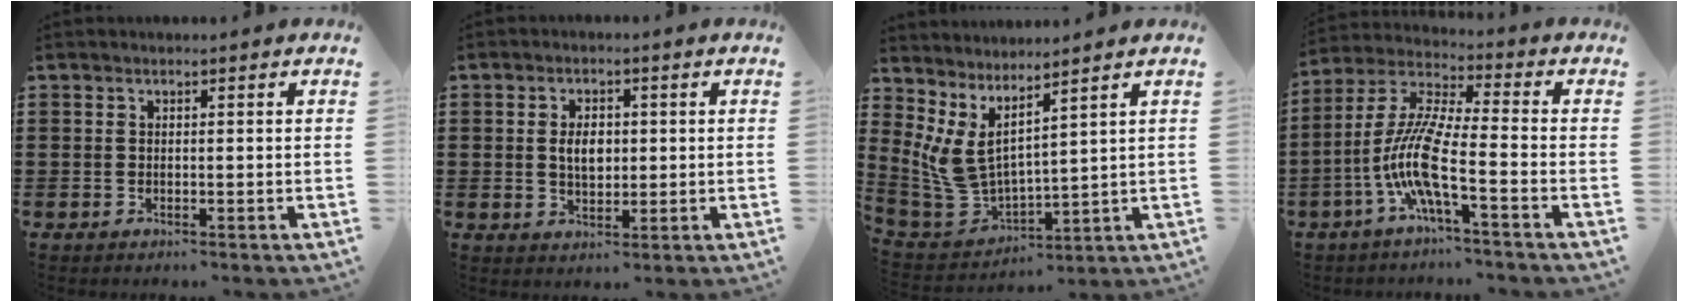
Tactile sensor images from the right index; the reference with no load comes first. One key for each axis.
{"total": 4.0, "fx": 0.2, "fy": 2.3, "fz": 3.3, "tx": -0.051, "ty": 0.001, "tz": -0.001}
{"total": 5.7, "fx": 2.4, "fy": 2.5, "fz": 4.4, "tx": -0.135, "ty": -0.042, "tz": 0.038}
{"total": 10.6, "fx": -4.6, "fy": 1.3, "fz": 9.4, "tx": -0.232, "ty": -0.027, "tz": -0.099}